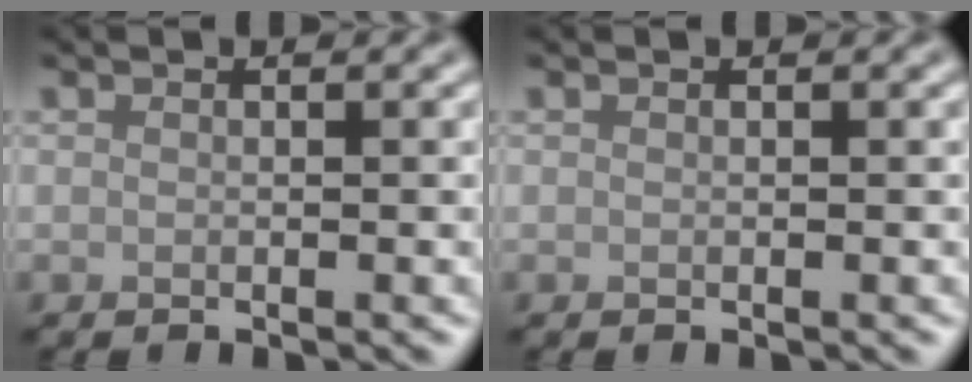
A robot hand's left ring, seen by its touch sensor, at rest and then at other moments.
{"total": 0.0}